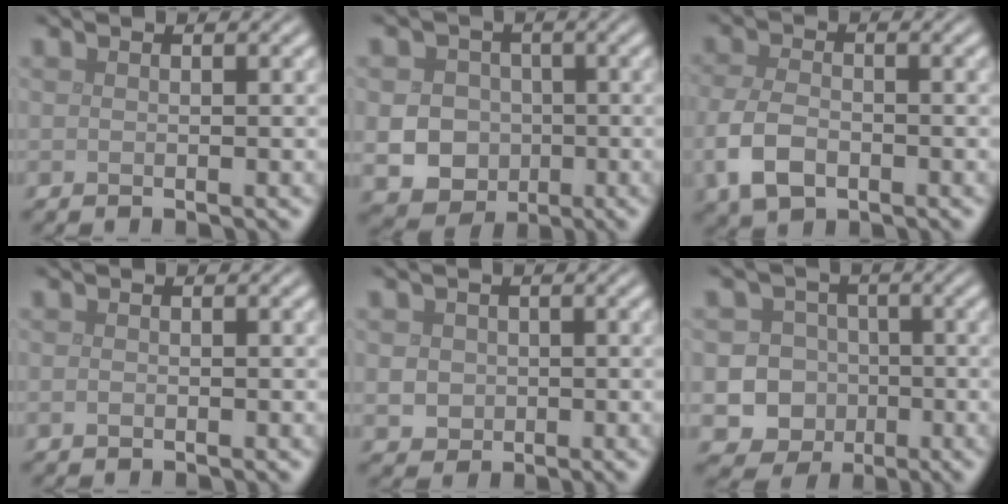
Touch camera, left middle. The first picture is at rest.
{"total": 6.3, "force": [-1.1, 5.7, 2.5], "torque": [-0.029, -0.002, -0.042]}
{"total": 4.6, "force": [-1.9, 2.8, 3.0], "torque": [-0.068, -0.005, -0.045]}
{"total": 0.5, "force": [-0.2, 0.3, 0.3], "torque": [-0.006, -0.002, -0.004]}
{"total": 2.0, "force": [-0.1, 1.9, 0.7], "torque": [-0.009, -0.005, 0.002]}
{"total": 8.7, "force": [-2.8, 8.0, 2.0], "torque": [-0.010, -0.010, -0.071]}